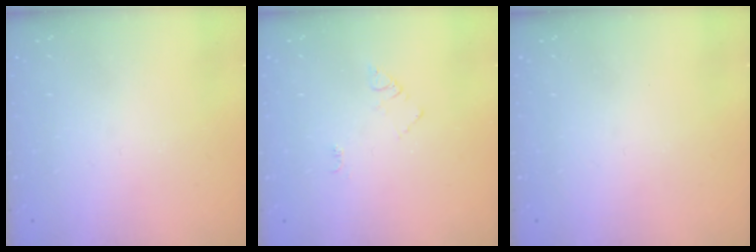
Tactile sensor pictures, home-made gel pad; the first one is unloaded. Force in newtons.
{"total": 4.4, "press": 4.4, "slide": 0.5}
{"total": 0.0}